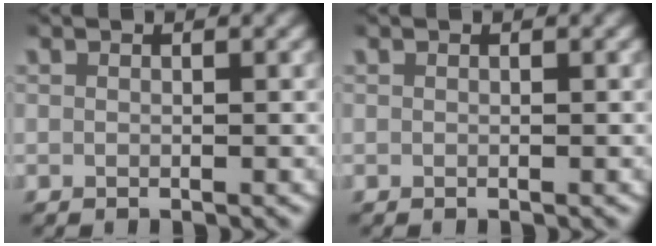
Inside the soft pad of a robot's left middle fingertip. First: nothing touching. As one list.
[{"total": 0.0}]